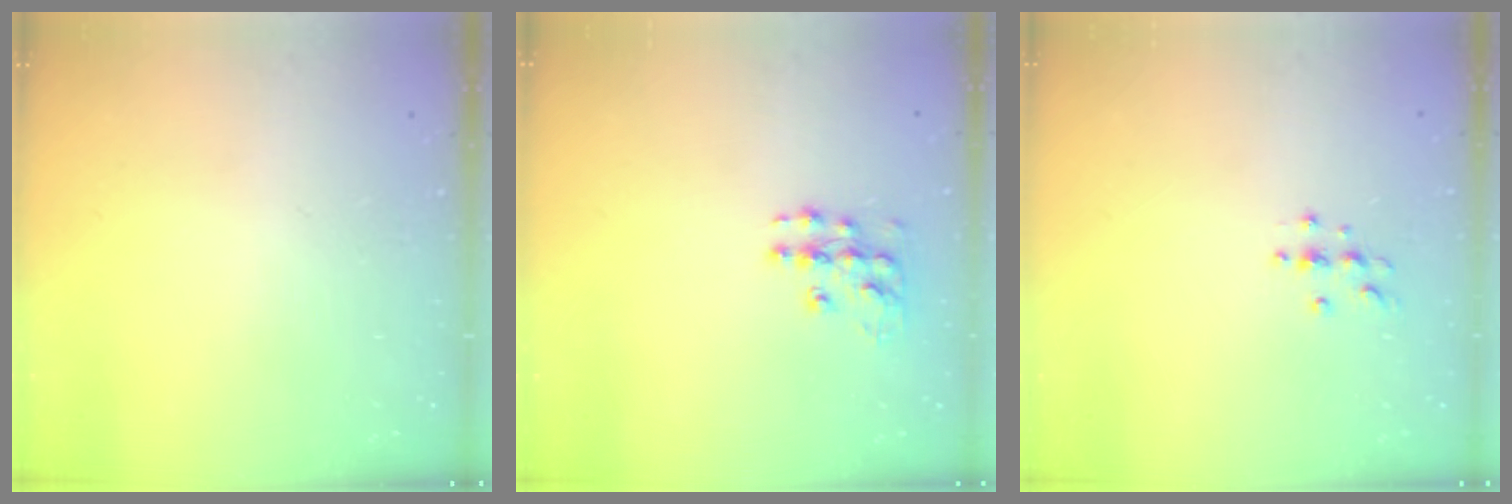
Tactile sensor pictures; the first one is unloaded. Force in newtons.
{"total": 10.0, "press": 10.0, "slide": 0.7}
{"total": 3.7, "press": 3.7, "slide": 0.4}